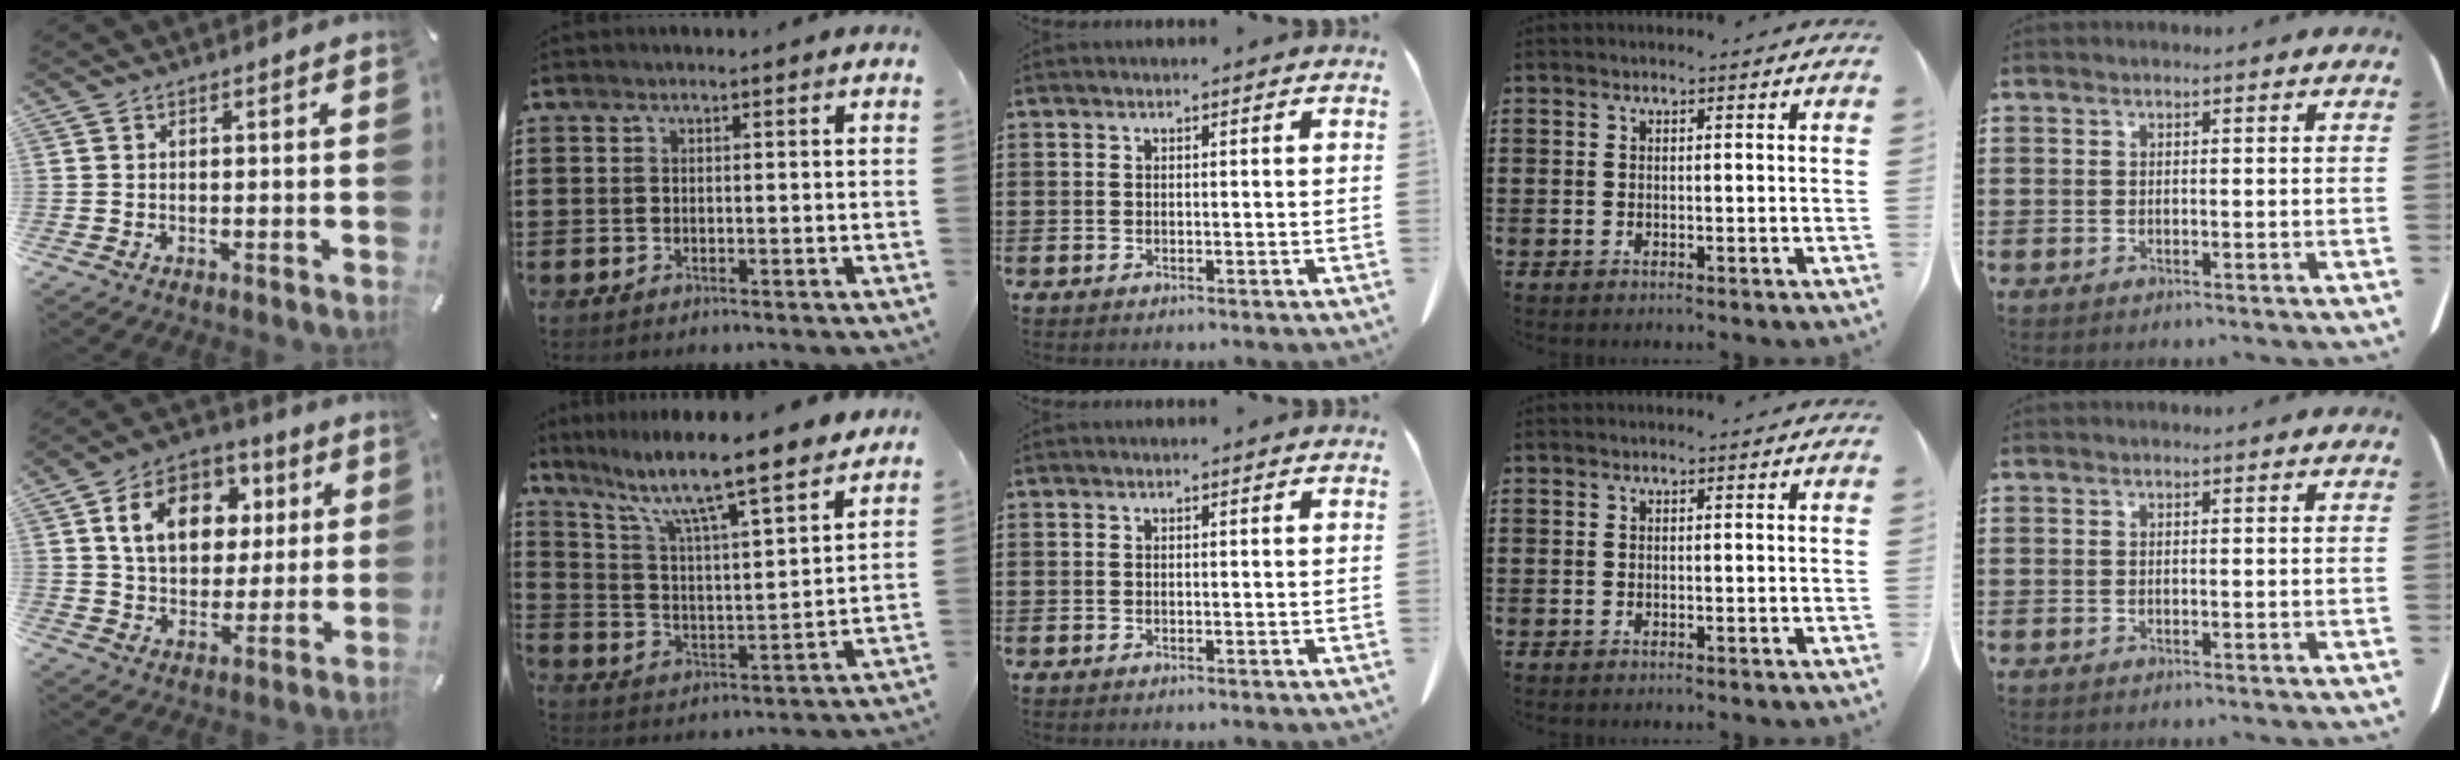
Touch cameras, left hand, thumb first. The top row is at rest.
{"thumb": {"total": 14.1, "force": [4.4, 10.7, 8.2], "torque": [-0.129, 0.001, 0.081]}, "index": {"total": 9.5, "force": [7.9, 0.5, 5.2], "torque": [-0.123, -0.059, 0.127]}}